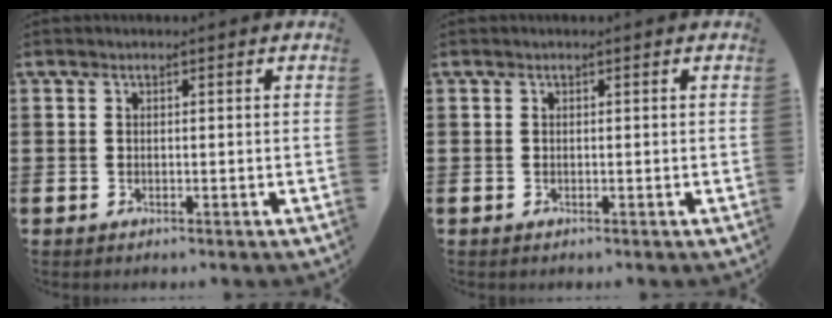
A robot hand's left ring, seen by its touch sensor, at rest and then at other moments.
{"total": 0.0}